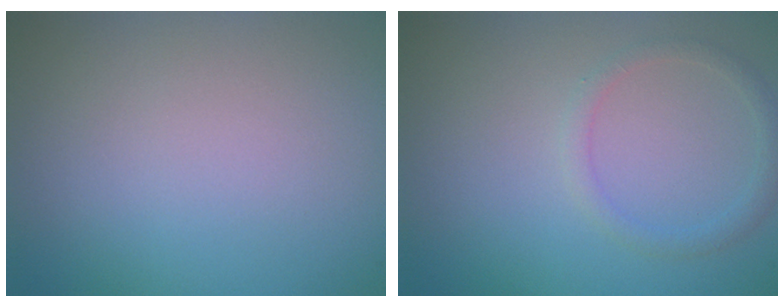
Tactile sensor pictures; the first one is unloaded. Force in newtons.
{"total": 1.4, "press": 1.4, "slide": 0.2}